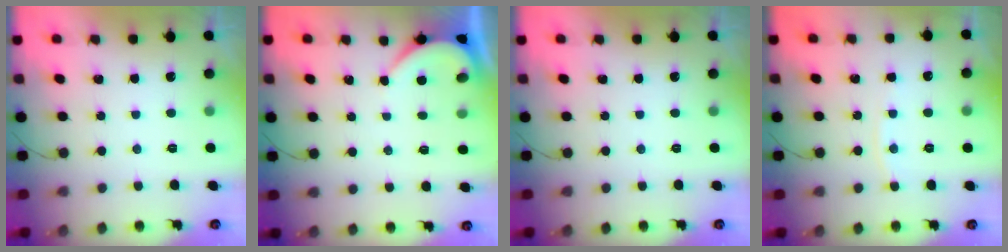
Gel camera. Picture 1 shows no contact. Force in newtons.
{"total": 3.0, "press": 3.0, "slide": 0.3}
{"total": 0.0}
{"total": 3.6, "press": 3.6, "slide": 0.5}